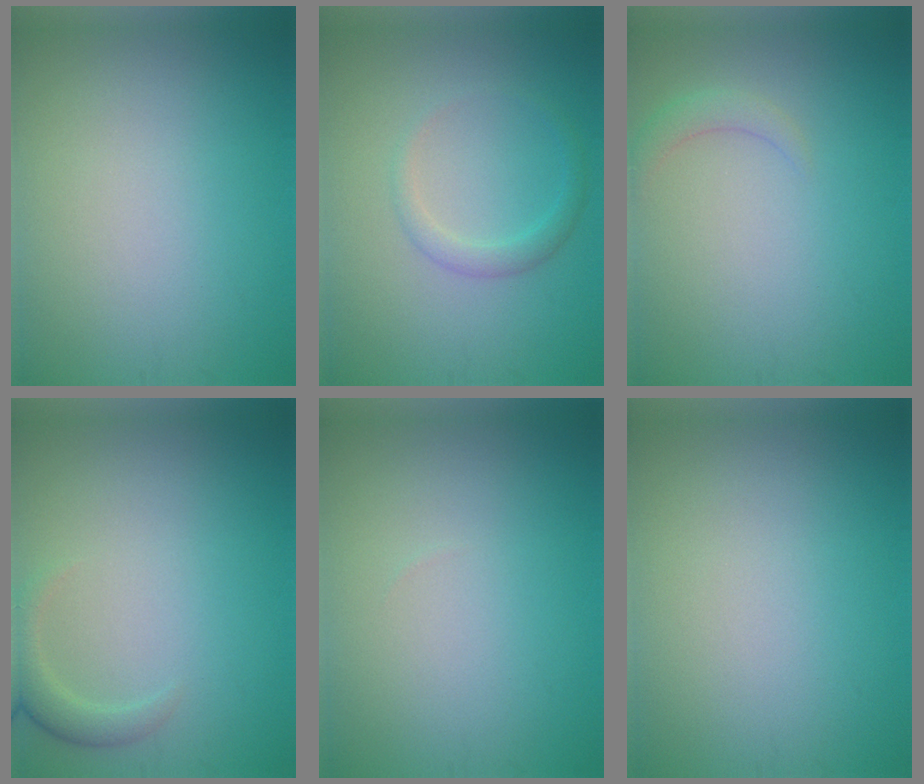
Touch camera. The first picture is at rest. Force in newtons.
{"total": 1.7, "press": 1.7, "slide": 0.1}
{"total": 1.4, "press": 1.4, "slide": 0.2}
{"total": 2.0, "press": 2.0, "slide": 0.2}
{"total": 0.0}
{"total": 0.0}